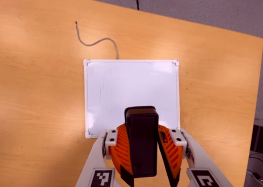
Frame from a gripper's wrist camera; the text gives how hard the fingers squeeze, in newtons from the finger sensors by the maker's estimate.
{"total": 9.2, "left": 9.6, "right": 8.8}